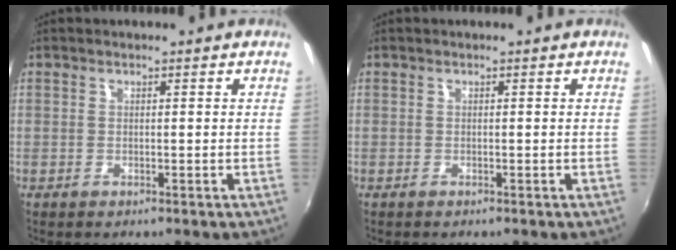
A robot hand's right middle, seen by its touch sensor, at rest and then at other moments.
{"total": 0.0}